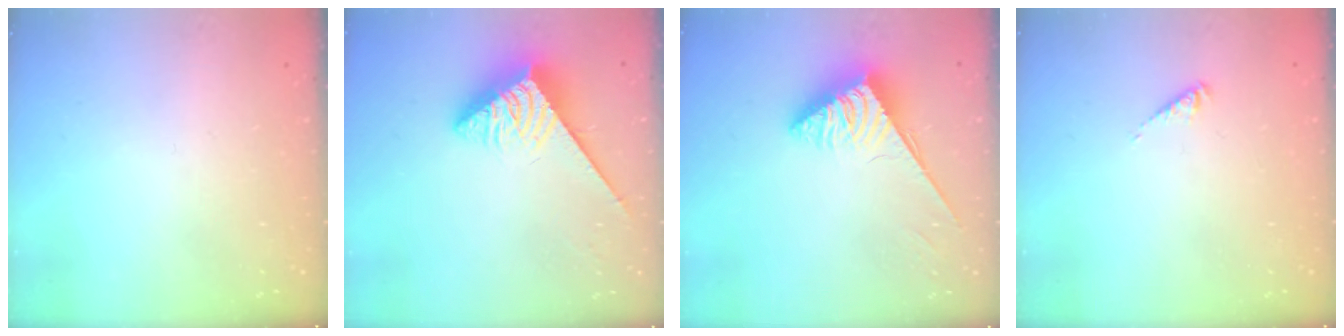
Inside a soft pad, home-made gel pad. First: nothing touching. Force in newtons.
{"total": 3.8, "press": 3.8, "slide": 0.4}
{"total": 3.6, "press": 3.5, "slide": 0.6}
{"total": 2.0, "press": 2.0, "slide": 0.5}